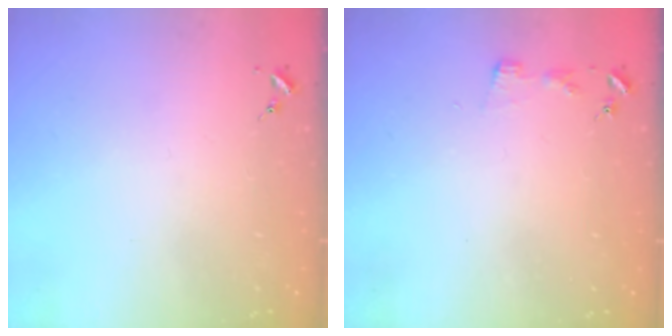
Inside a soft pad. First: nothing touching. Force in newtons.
{"total": 2.9, "press": 2.9, "slide": 0.3}